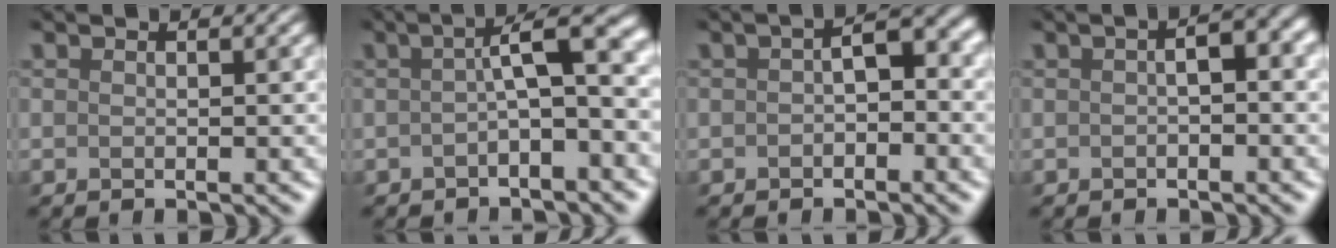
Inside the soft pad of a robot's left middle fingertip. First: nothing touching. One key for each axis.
{"total": 4.6, "fx": -0.7, "fy": 0.9, "fz": 4.4, "tx": -0.063, "ty": 0.021, "tz": -0.020}
{"total": 2.5, "fx": -0.9, "fy": 1.2, "fz": 1.9, "tx": -0.028, "ty": 0.013, "tz": -0.022}
{"total": 2.4, "fx": -0.5, "fy": 0.7, "fz": 2.2, "tx": -0.037, "ty": 0.009, "tz": -0.011}